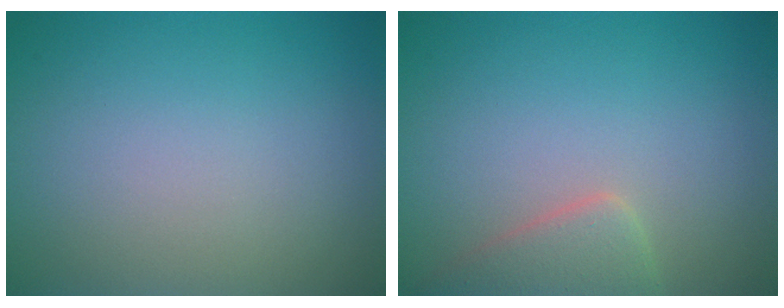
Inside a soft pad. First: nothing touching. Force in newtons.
{"total": 2.9, "press": 2.9, "slide": 0.3}